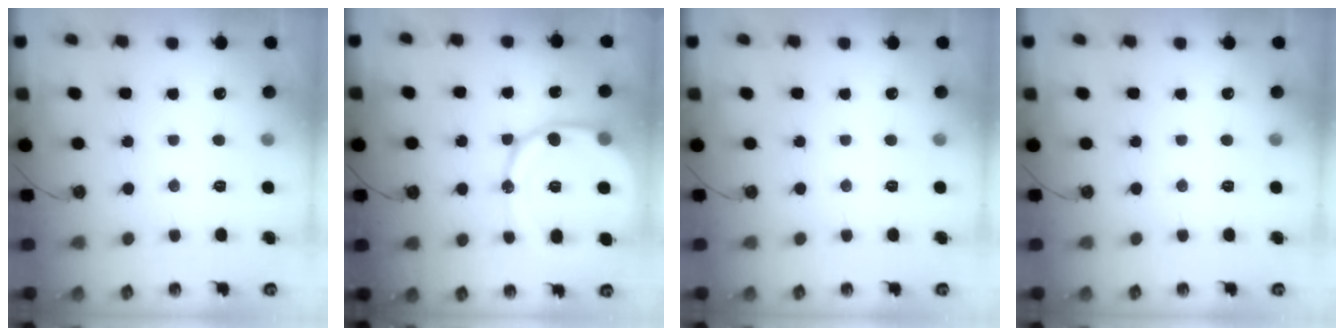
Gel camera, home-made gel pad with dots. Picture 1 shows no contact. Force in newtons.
{"total": 15.8, "press": 15.6, "slide": 1.9}
{"total": 0.0}
{"total": 0.0}